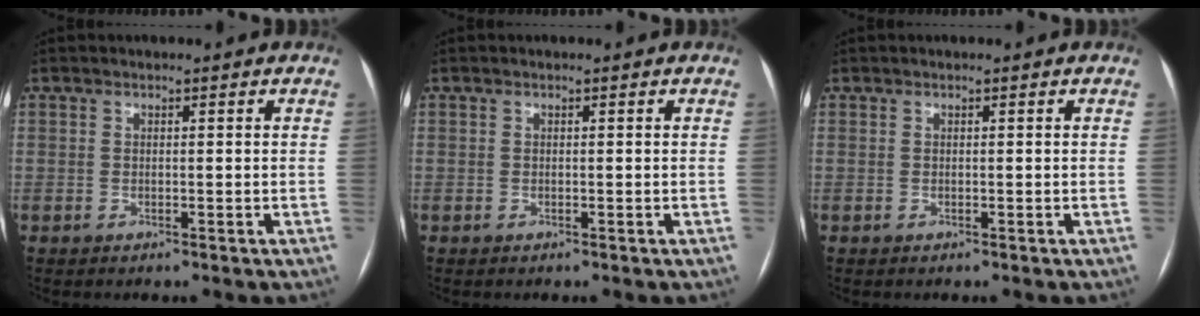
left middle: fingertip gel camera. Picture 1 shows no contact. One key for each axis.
{"total": 0.0}
{"total": 0.0}